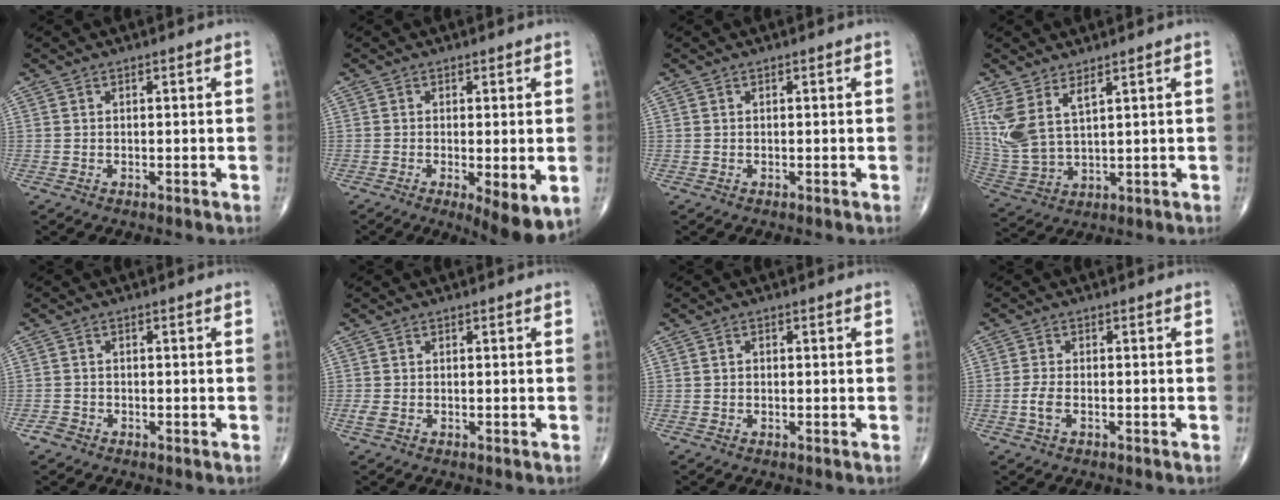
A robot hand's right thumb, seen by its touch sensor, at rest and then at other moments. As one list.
[{"total": 7.8, "force": [-2.0, 2.1, 7.2], "torque": [-0.106, -0.023, -0.029]}, {"total": 0.0}, {"total": 9.0, "force": [4.3, 3.7, 7.0], "torque": [-0.162, -0.022, 0.101]}, {"total": 1.5, "force": [-1.1, 1.0, 0.3], "torque": [-0.001, 0.004, -0.024]}, {"total": 1.4, "force": [-0.4, 0.7, 1.1], "torque": [-0.031, -0.002, -0.009]}, {"total": 0.7, "force": [-0.1, 0.6, 0.4], "torque": [-0.003, 0.003, -0.004]}, {"total": 2.6, "force": [-0.8, 1.3, 2.1], "torque": [-0.049, 0.006, -0.019]}]